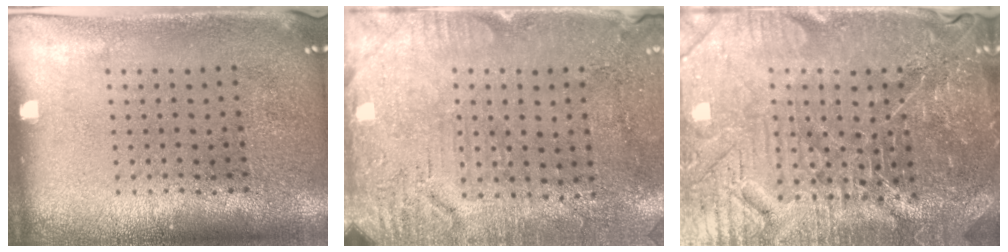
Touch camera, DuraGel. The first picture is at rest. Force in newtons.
{"total": 3.2, "press": 2.8, "slide": 1.5}
{"total": 5.5, "press": 5.1, "slide": 2.0}